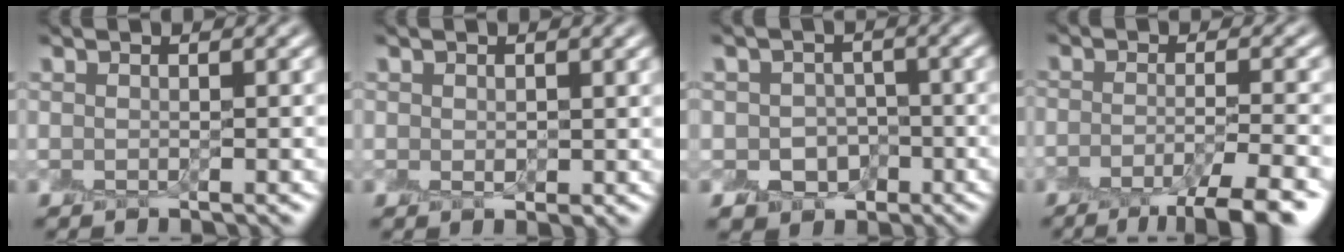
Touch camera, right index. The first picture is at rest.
{"total": 0.8, "force": [0.5, 0.5, 0.4], "torque": [-0.002, 0.003, 0.017]}
{"total": 4.3, "force": [-1.3, 3.6, 1.8], "torque": [-0.037, -0.011, -0.018]}
{"total": 6.0, "force": [-4.0, 1.2, 4.3], "torque": [-0.043, 0.001, -0.066]}